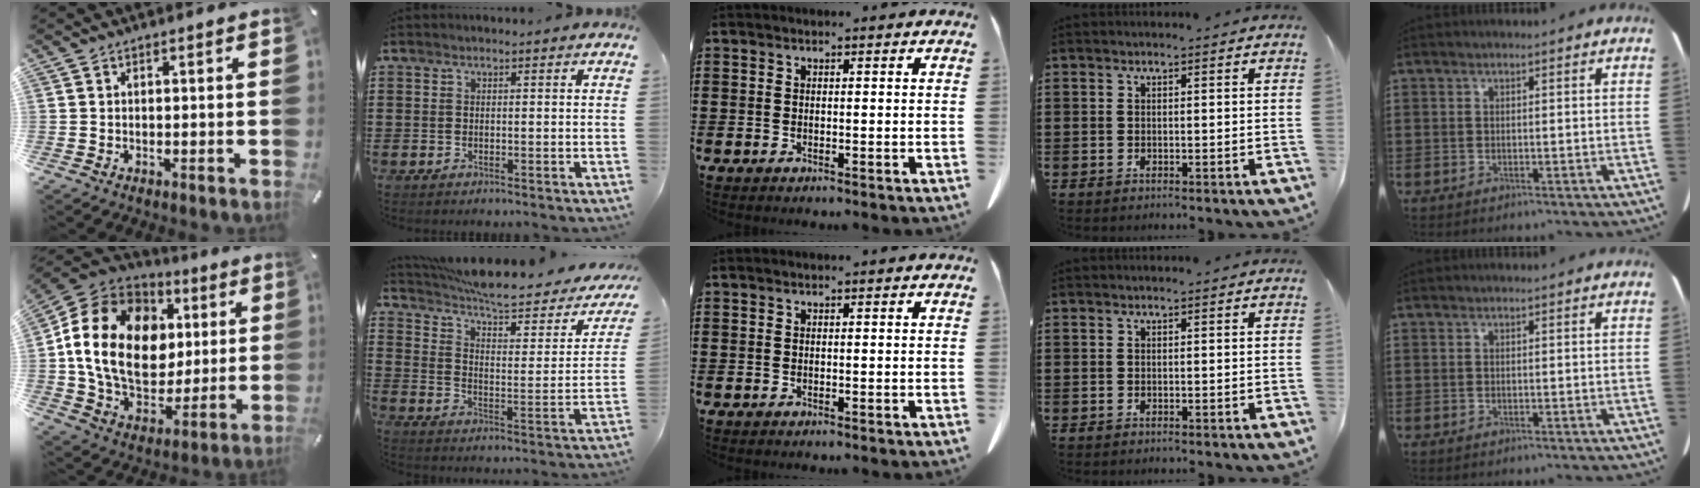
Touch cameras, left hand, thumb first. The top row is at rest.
{"thumb": {"total": 21.1, "force": [2.8, 16.3, 13.2], "torque": [-0.264, 0.011, 0.052]}, "index": {"total": 7.5, "force": [6.5, 1.1, 3.6], "torque": [-0.094, -0.048, 0.109]}}